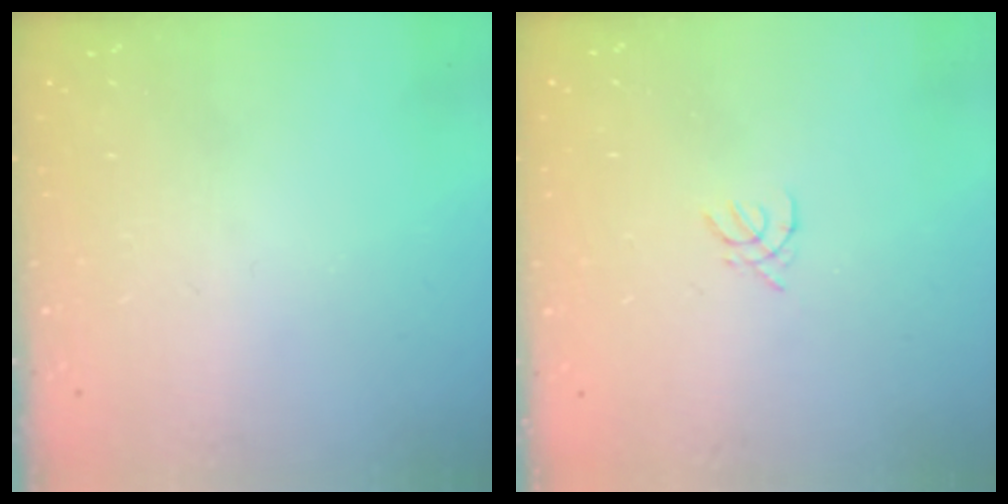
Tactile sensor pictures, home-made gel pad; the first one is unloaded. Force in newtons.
{"total": 1.8, "press": 1.8, "slide": 0.4}